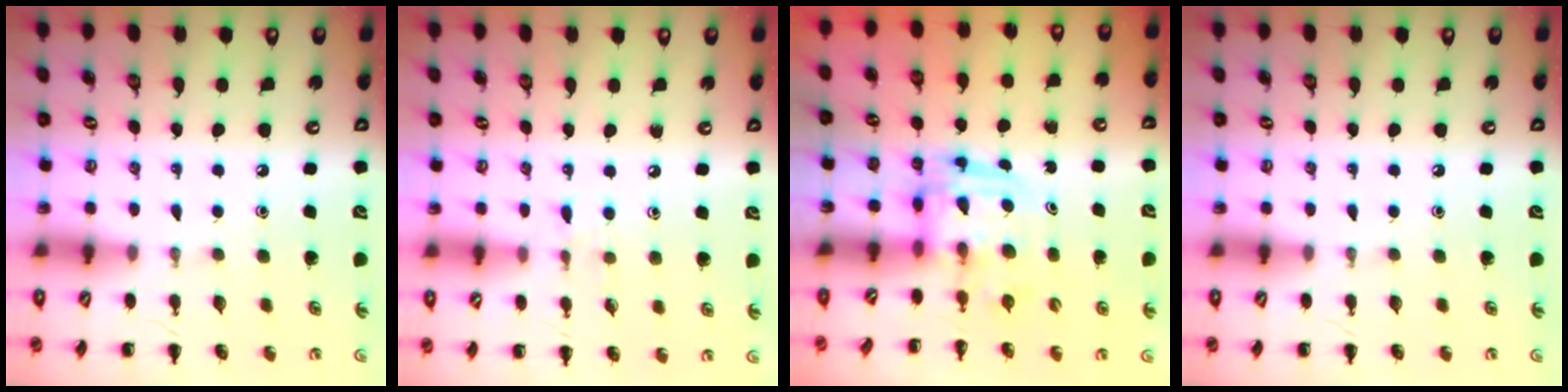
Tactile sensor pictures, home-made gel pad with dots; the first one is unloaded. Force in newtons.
{"total": 6.1, "press": 5.7, "slide": 2.2}
{"total": 3.0, "press": 3.0, "slide": 0.3}
{"total": 0.0}